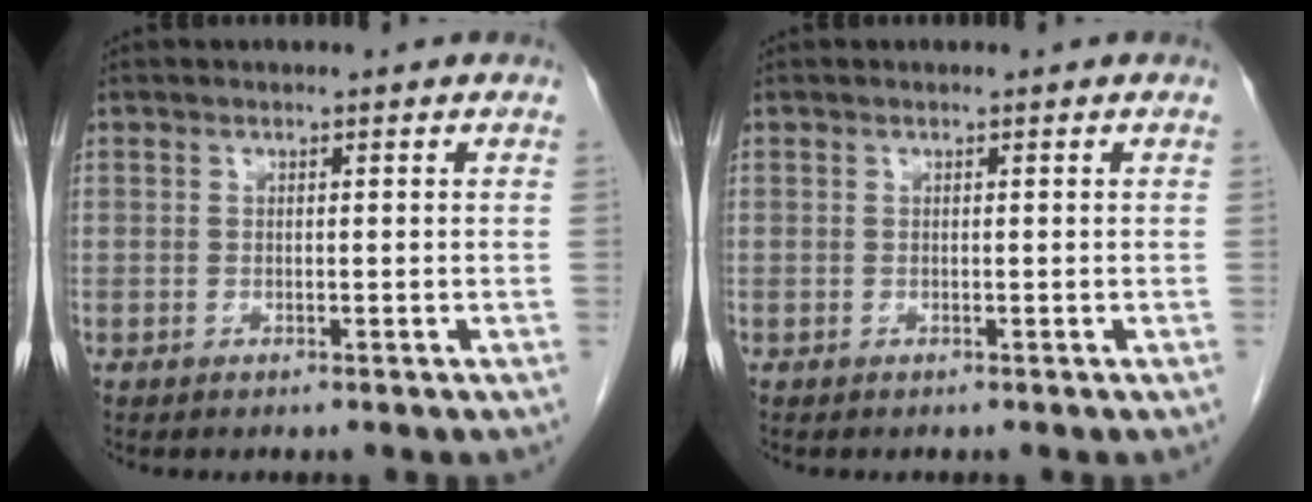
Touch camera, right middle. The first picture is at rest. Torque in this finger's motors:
{"motor_torque": [0.30, -0.17, 0.04, 0.01]}